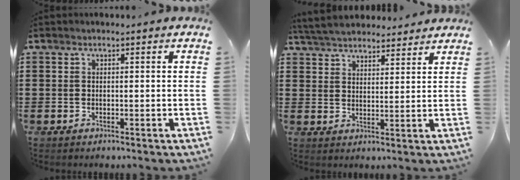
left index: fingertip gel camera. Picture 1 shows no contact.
{"total": 5.0, "force": [4.8, 1.2, 0.6], "torque": [-0.031, -0.017, 0.088]}